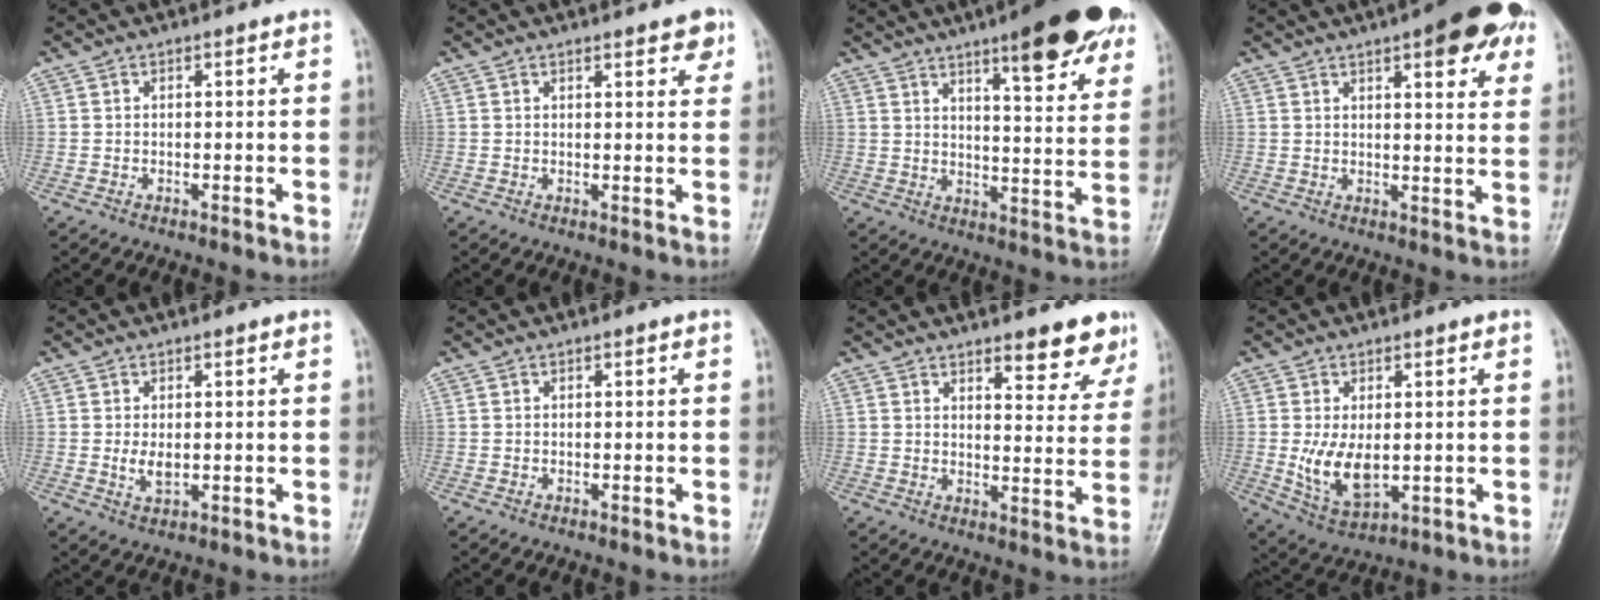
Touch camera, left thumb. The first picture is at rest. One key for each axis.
{"total": 3.7, "fx": 2.4, "fy": 1.3, "fz": 2.5, "tx": -0.018, "ty": -0.010, "tz": 0.028}
{"total": 19.0, "fx": 11.7, "fy": 4.5, "fz": 14.3, "tx": -0.157, "ty": -0.048, "tz": 0.156}
{"total": 14.1, "fx": 7.5, "fy": 4.4, "fz": 11.0, "tx": -0.107, "ty": -0.019, "tz": 0.089}
{"total": 2.7, "fx": 0.2, "fy": 1.5, "fz": 2.3, "tx": -0.040, "ty": -0.008, "tz": 0.010}
{"total": 0.0}
{"total": 8.8, "fx": 6.6, "fy": 3.0, "fz": 4.9, "tx": -0.028, "ty": -0.041, "tz": 0.082}
{"total": 7.9, "fx": -0.1, "fy": 4.4, "fz": 6.6, "tx": -0.112, "ty": -0.018, "tz": 0.014}